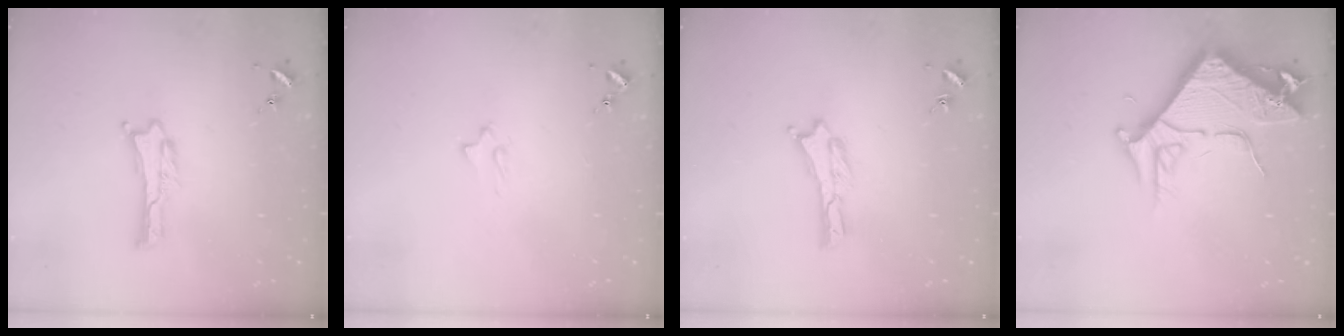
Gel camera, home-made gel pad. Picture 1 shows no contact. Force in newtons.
{"total": 2.0, "press": 2.0, "slide": 0.4}
{"total": 0.0}
{"total": 8.6, "press": 8.6, "slide": 1.0}